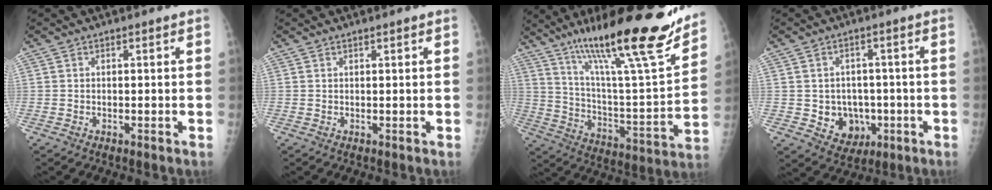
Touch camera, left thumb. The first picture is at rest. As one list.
[{"total": 0.6, "force": [0.4, 0.1, 0.3], "torque": [-0.006, -0.001, 0.007]}, {"total": 27.5, "force": [19.0, 4.3, 19.5], "torque": [-0.289, -0.070, 0.313]}, {"total": 7.7, "force": [-1.5, 6.7, 3.6], "torque": [-0.018, 0.007, -0.010]}]